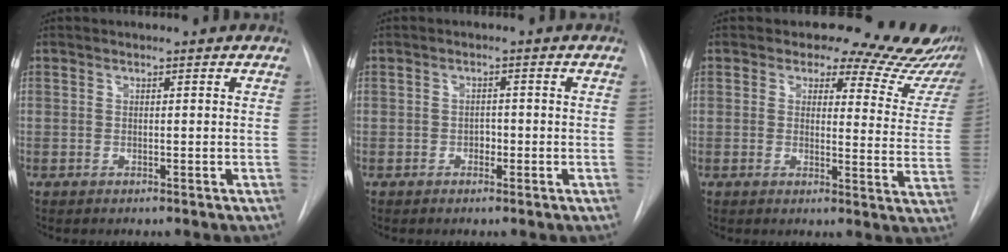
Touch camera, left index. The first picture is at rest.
{"total": 1.3, "force": [-0.5, 0.9, 0.8], "torque": [-0.009, 0.005, -0.009]}
{"total": 15.8, "force": [14.1, 6.0, 3.8], "torque": [-0.005, -0.055, 0.119]}